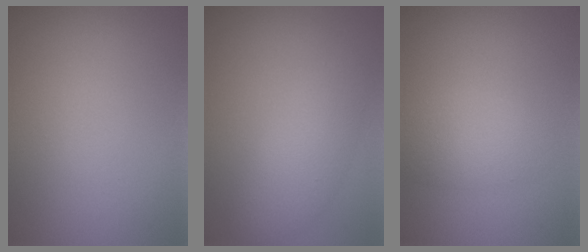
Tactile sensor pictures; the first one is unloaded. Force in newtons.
{"total": 3.8, "press": 3.8, "slide": 0.2}
{"total": 3.2, "press": 3.2, "slide": 0.1}